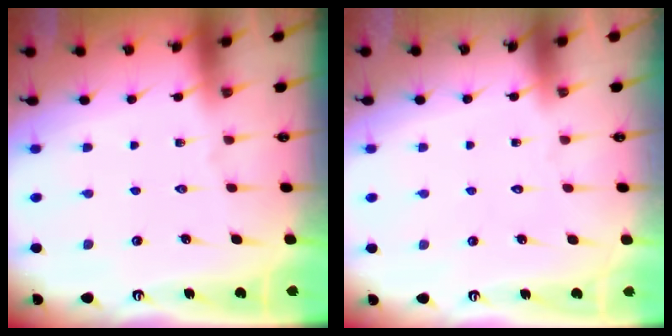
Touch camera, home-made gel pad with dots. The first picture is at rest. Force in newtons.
{"total": 1.8, "press": 1.7, "slide": 0.1}